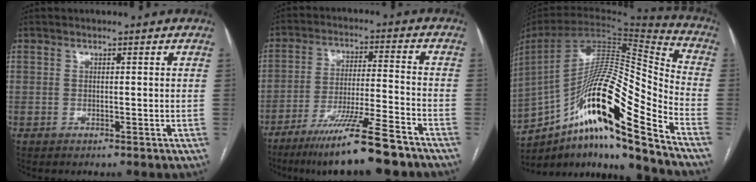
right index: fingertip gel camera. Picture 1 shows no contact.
{"total": 13.6, "force": [-10.2, -0.1, 9.0], "torque": [-0.157, -0.030, -0.172]}
{"total": 24.1, "force": [-14.6, 1.6, 19.1], "torque": [-0.325, 0.009, -0.258]}